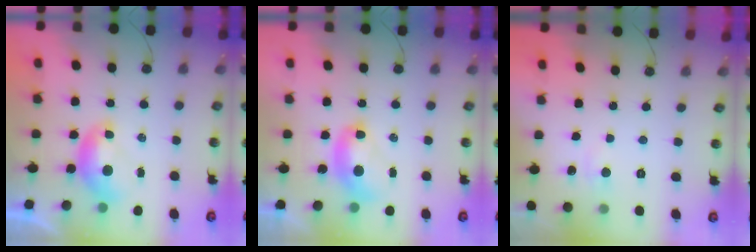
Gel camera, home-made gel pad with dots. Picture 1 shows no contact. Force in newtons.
{"total": 2.5, "press": 2.5, "slide": 0.1}
{"total": 2.7, "press": 2.7, "slide": 0.3}